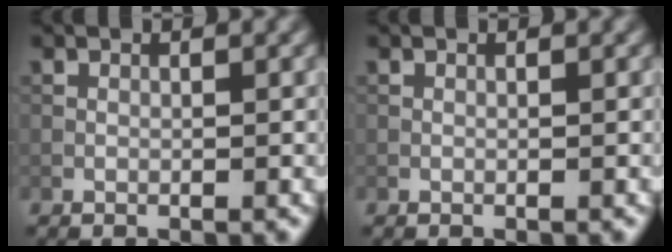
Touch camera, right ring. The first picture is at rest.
{"total": 0.0}